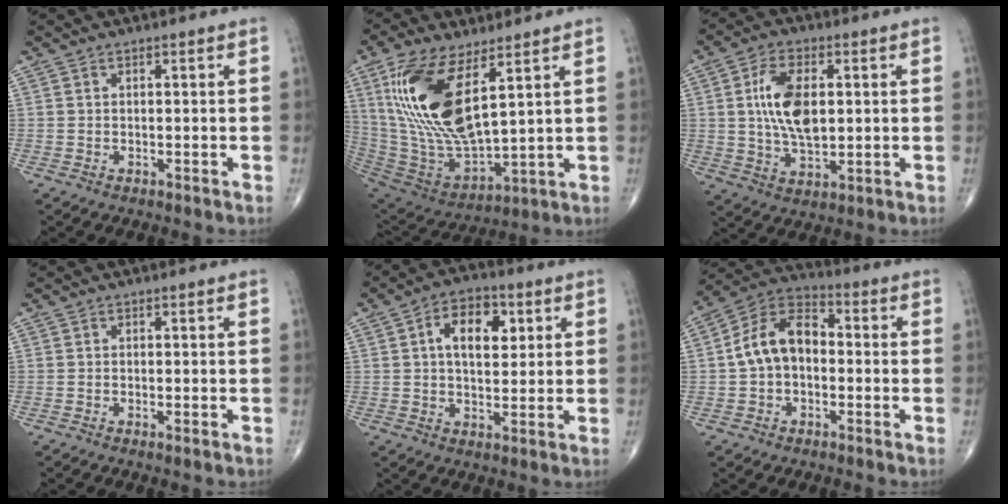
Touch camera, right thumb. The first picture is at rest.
{"total": 21.0, "force": [7.6, 8.6, 17.6], "torque": [-0.357, -0.038, 0.158]}
{"total": 11.7, "force": [1.7, 6.3, 9.7], "torque": [-0.173, -0.005, 0.034]}
{"total": 0.7, "force": [-0.4, 0.1, 0.6], "torque": [-0.014, -0.002, -0.006]}
{"total": 9.7, "force": [2.6, 5.7, 7.4], "torque": [-0.097, 0.003, 0.037]}
{"total": 11.5, "force": [-0.4, 7.8, 8.5], "torque": [-0.140, 0.038, -0.023]}